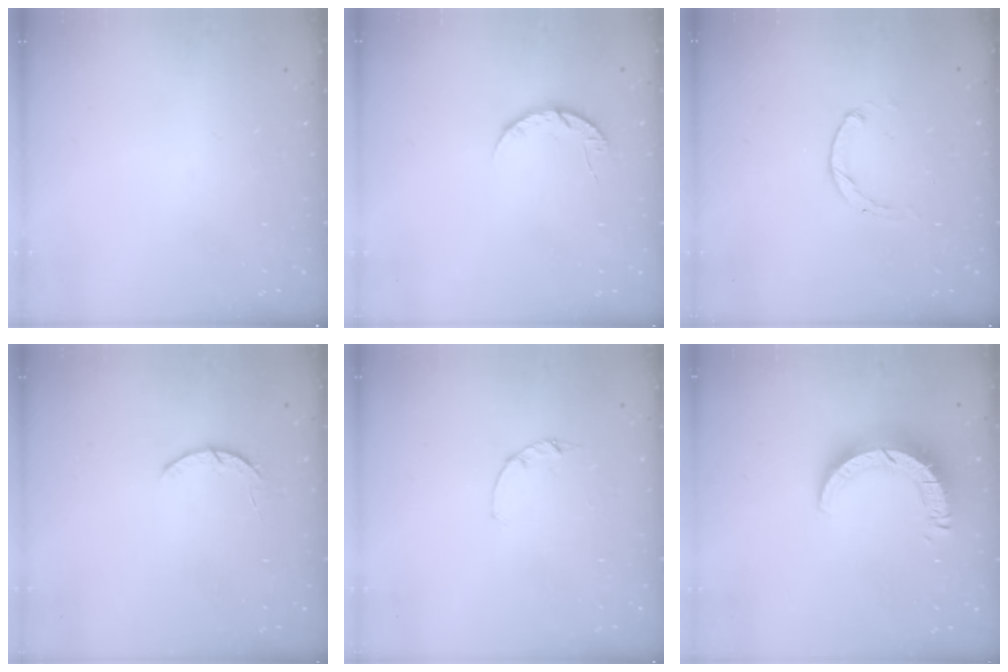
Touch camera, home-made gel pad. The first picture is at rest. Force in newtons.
{"total": 6.1, "press": 6.1, "slide": 0.7}
{"total": 0.7, "press": 0.6, "slide": 0.2}
{"total": 2.9, "press": 2.8, "slide": 0.5}
{"total": 1.2, "press": 1.1, "slide": 0.3}
{"total": 9.9, "press": 9.8, "slide": 1.0}